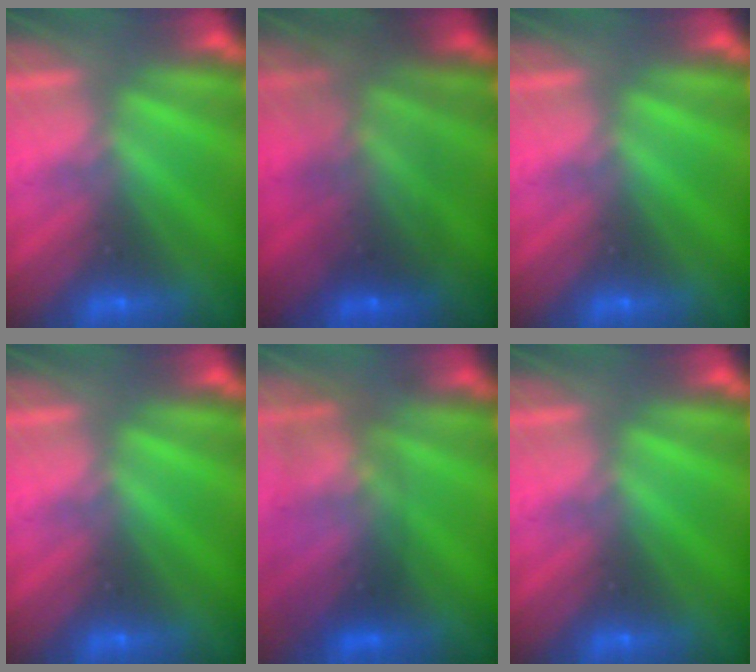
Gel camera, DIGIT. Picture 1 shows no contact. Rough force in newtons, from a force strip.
{"total": 7.1}
{"total": 0.0}
{"total": 0.0}
{"total": 2.7}
{"total": 0.0}